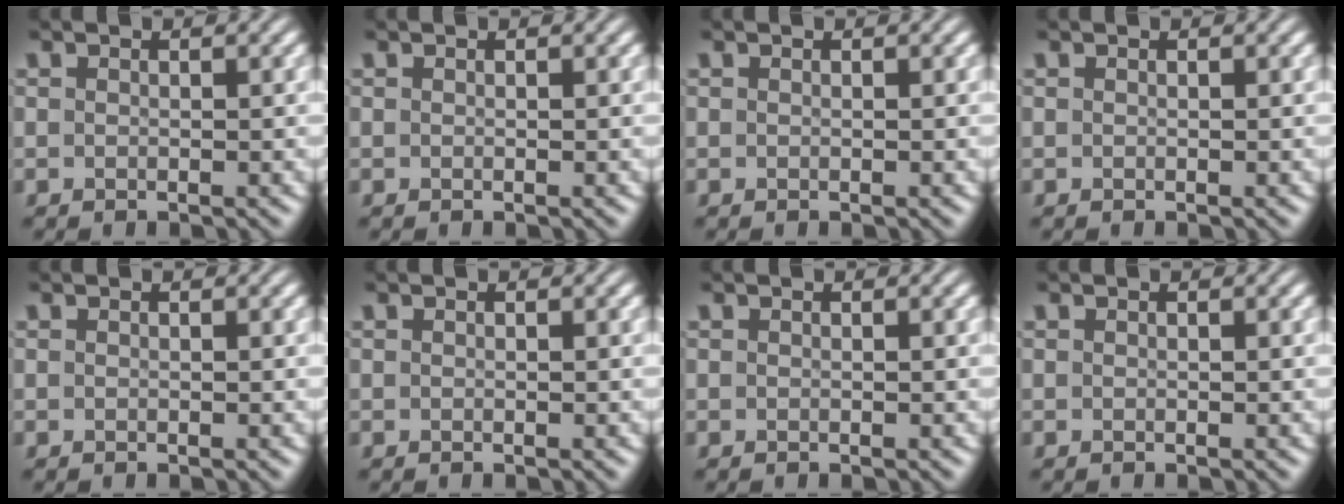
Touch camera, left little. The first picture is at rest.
{"total": 0.0}
{"total": 0.0}
{"total": 0.0}
{"total": 0.0}
{"total": 0.0}
{"total": 0.0}
{"total": 0.0}